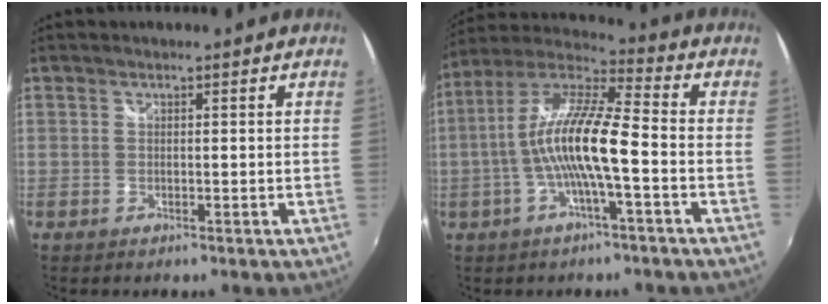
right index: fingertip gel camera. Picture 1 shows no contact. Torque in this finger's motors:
{"motor_torque": [1.53, -0.61, 1.05, 0.21]}